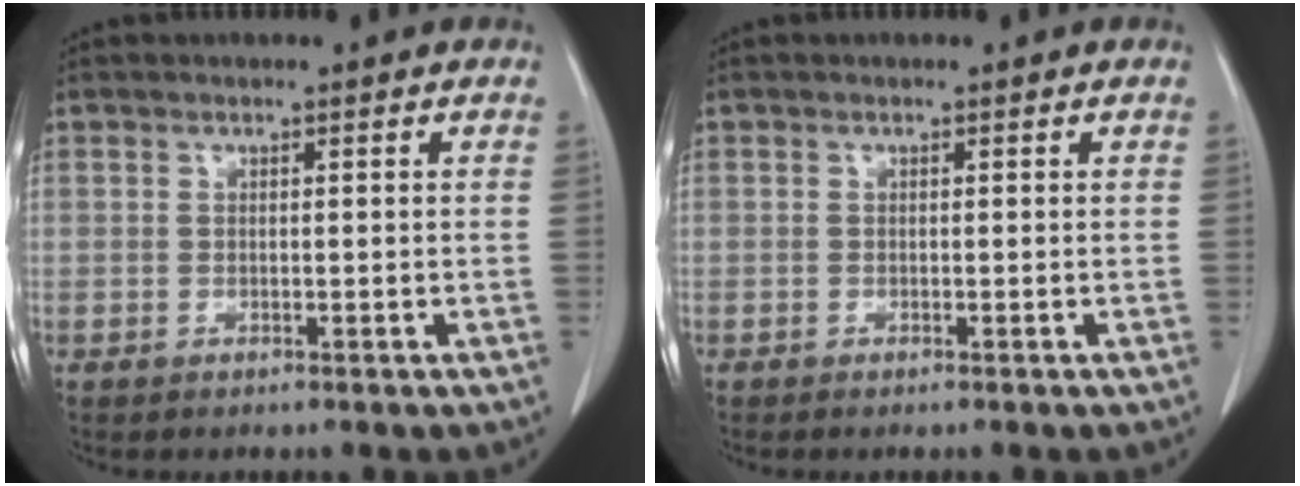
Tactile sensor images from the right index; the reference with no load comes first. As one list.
[{"total": 0.0}]